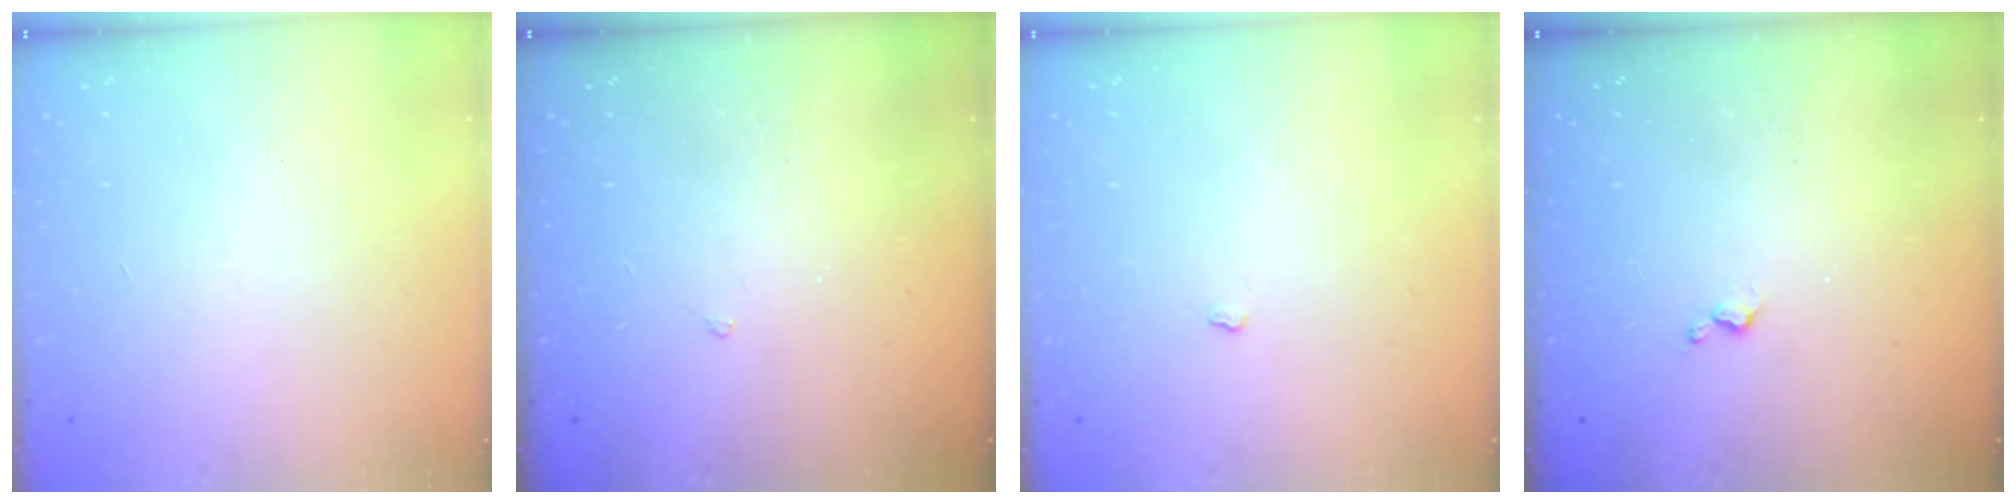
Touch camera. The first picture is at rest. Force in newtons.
{"total": 2.0, "press": 1.9, "slide": 0.3}
{"total": 1.8, "press": 1.8, "slide": 0.4}
{"total": 3.7, "press": 3.6, "slide": 0.7}